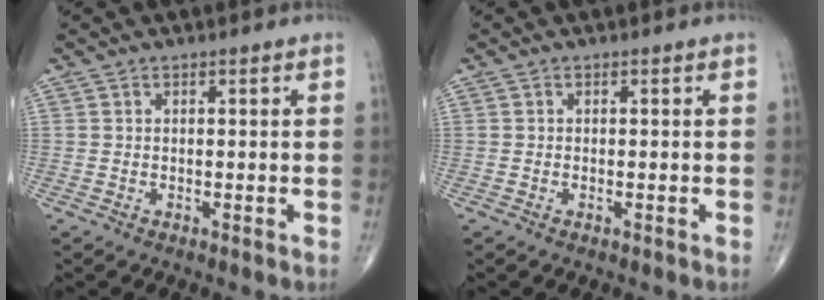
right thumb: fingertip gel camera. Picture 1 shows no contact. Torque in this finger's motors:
{"motor_torque": [-0.24, -0.07, -0.16, -0.03, -0.03]}